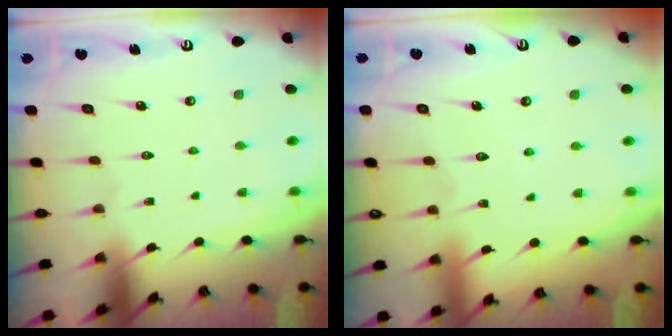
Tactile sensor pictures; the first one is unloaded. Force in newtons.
{"total": 5.7, "press": 5.7, "slide": 0.5}